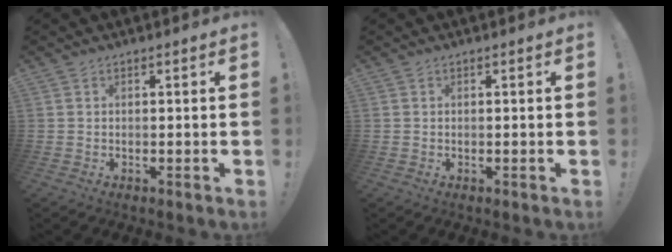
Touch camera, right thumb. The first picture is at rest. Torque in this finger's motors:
{"motor_torque": [-0.17, -0.01, -0.16, 0.08, 0.00]}